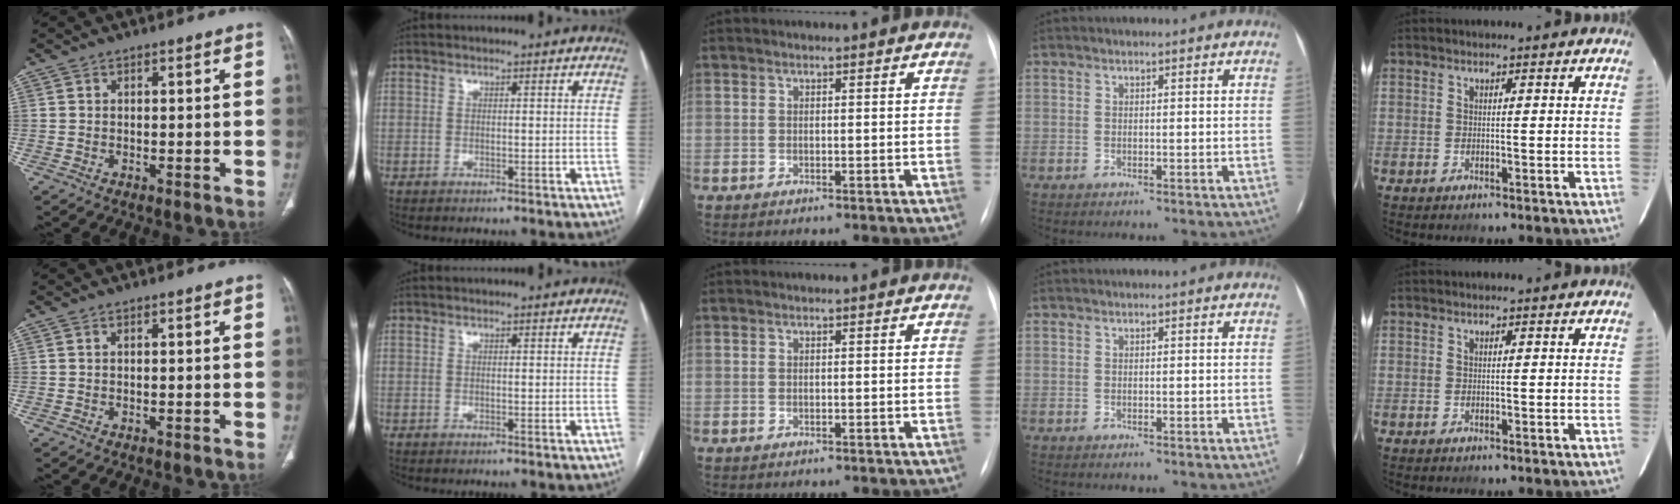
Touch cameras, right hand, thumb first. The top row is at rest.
{}